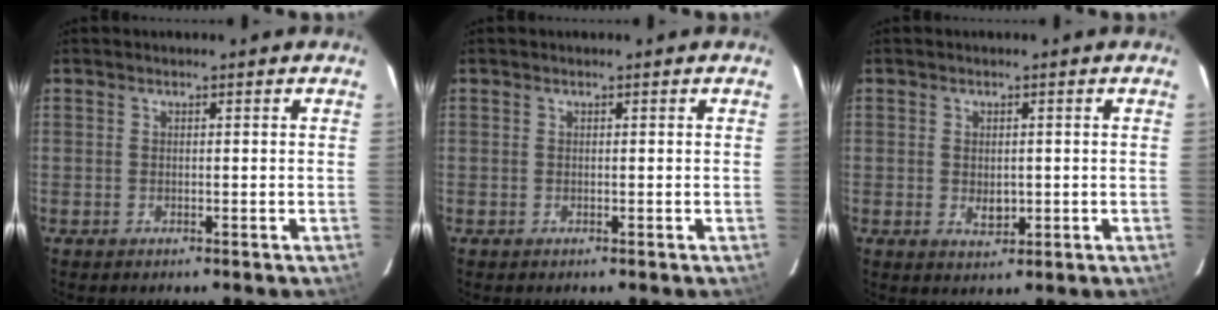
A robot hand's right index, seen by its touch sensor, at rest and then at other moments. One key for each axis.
{"total": 0.0}
{"total": 3.1, "fx": -0.4, "fy": 2.1, "fz": 2.3, "tx": -0.037, "ty": -0.004, "tz": -0.001}